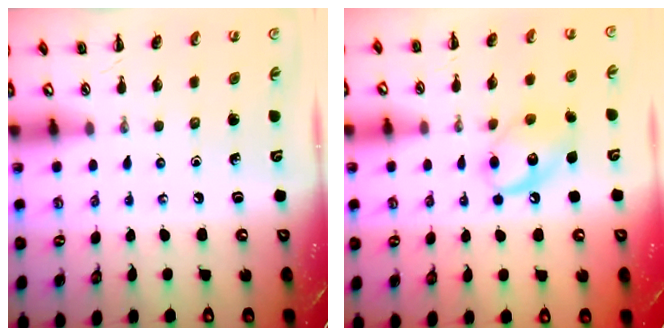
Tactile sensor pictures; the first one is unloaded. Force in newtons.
{"total": 11.7, "press": 11.7, "slide": 1.0}